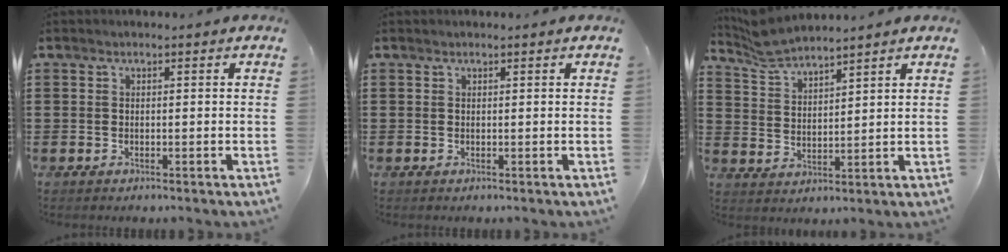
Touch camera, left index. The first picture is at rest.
{"total": 0.0}
{"total": 4.6, "force": [4.5, 0.6, 0.5], "torque": [-0.029, -0.016, 0.085]}